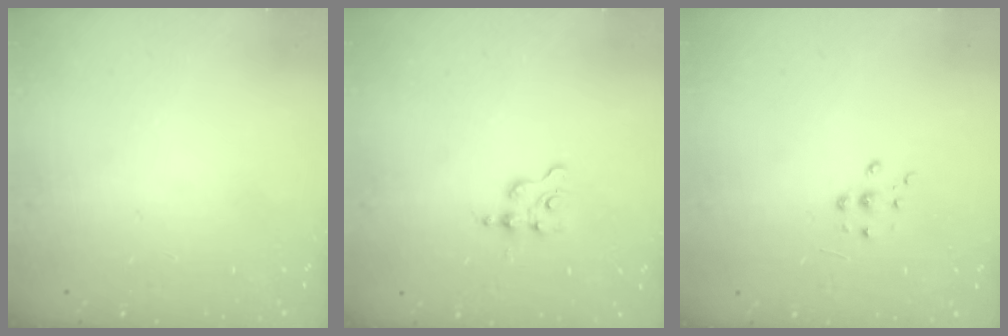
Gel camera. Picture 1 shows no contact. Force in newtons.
{"total": 2.0, "press": 2.0, "slide": 0.2}
{"total": 5.7, "press": 5.7, "slide": 0.6}